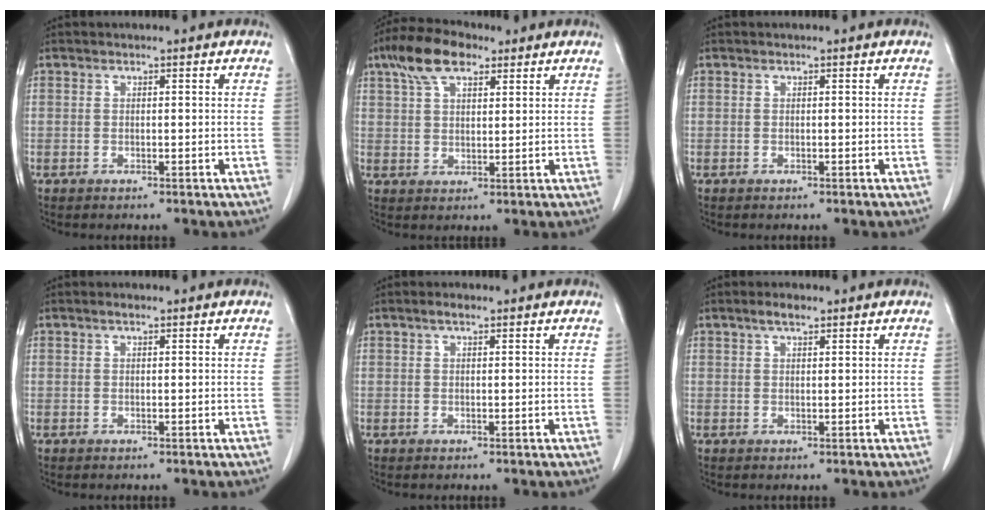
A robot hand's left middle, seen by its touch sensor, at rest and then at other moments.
{"total": 8.2, "force": [5.1, 3.6, 5.4], "torque": [-0.107, 0.026, 0.095]}
{"total": 0.0}
{"total": 0.8, "force": [0.6, 0.2, 0.5], "torque": [-0.012, 0.002, 0.010]}
{"total": 1.6, "force": [1.1, 0.5, 1.0], "torque": [-0.021, 0.006, 0.019]}
{"total": 2.2, "force": [1.6, 0.6, 1.4], "torque": [-0.030, 0.005, 0.029]}